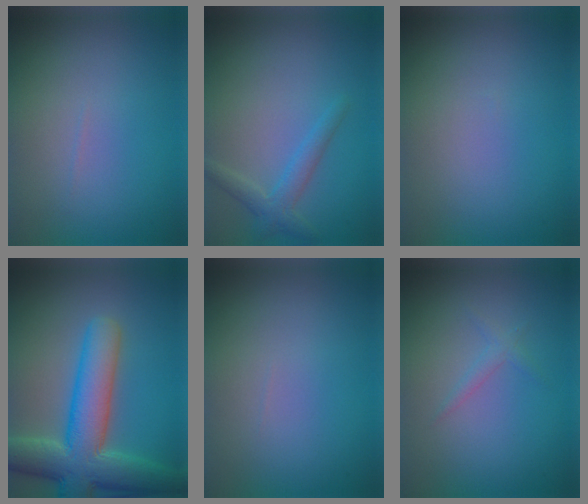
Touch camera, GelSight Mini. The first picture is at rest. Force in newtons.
{"total": 2.1, "press": 2.1, "slide": 0.1}
{"total": 0.0}
{"total": 9.1, "press": 9.1, "slide": 0.4}
{"total": 0.0}
{"total": 1.0, "press": 1.0, "slide": 0.0}